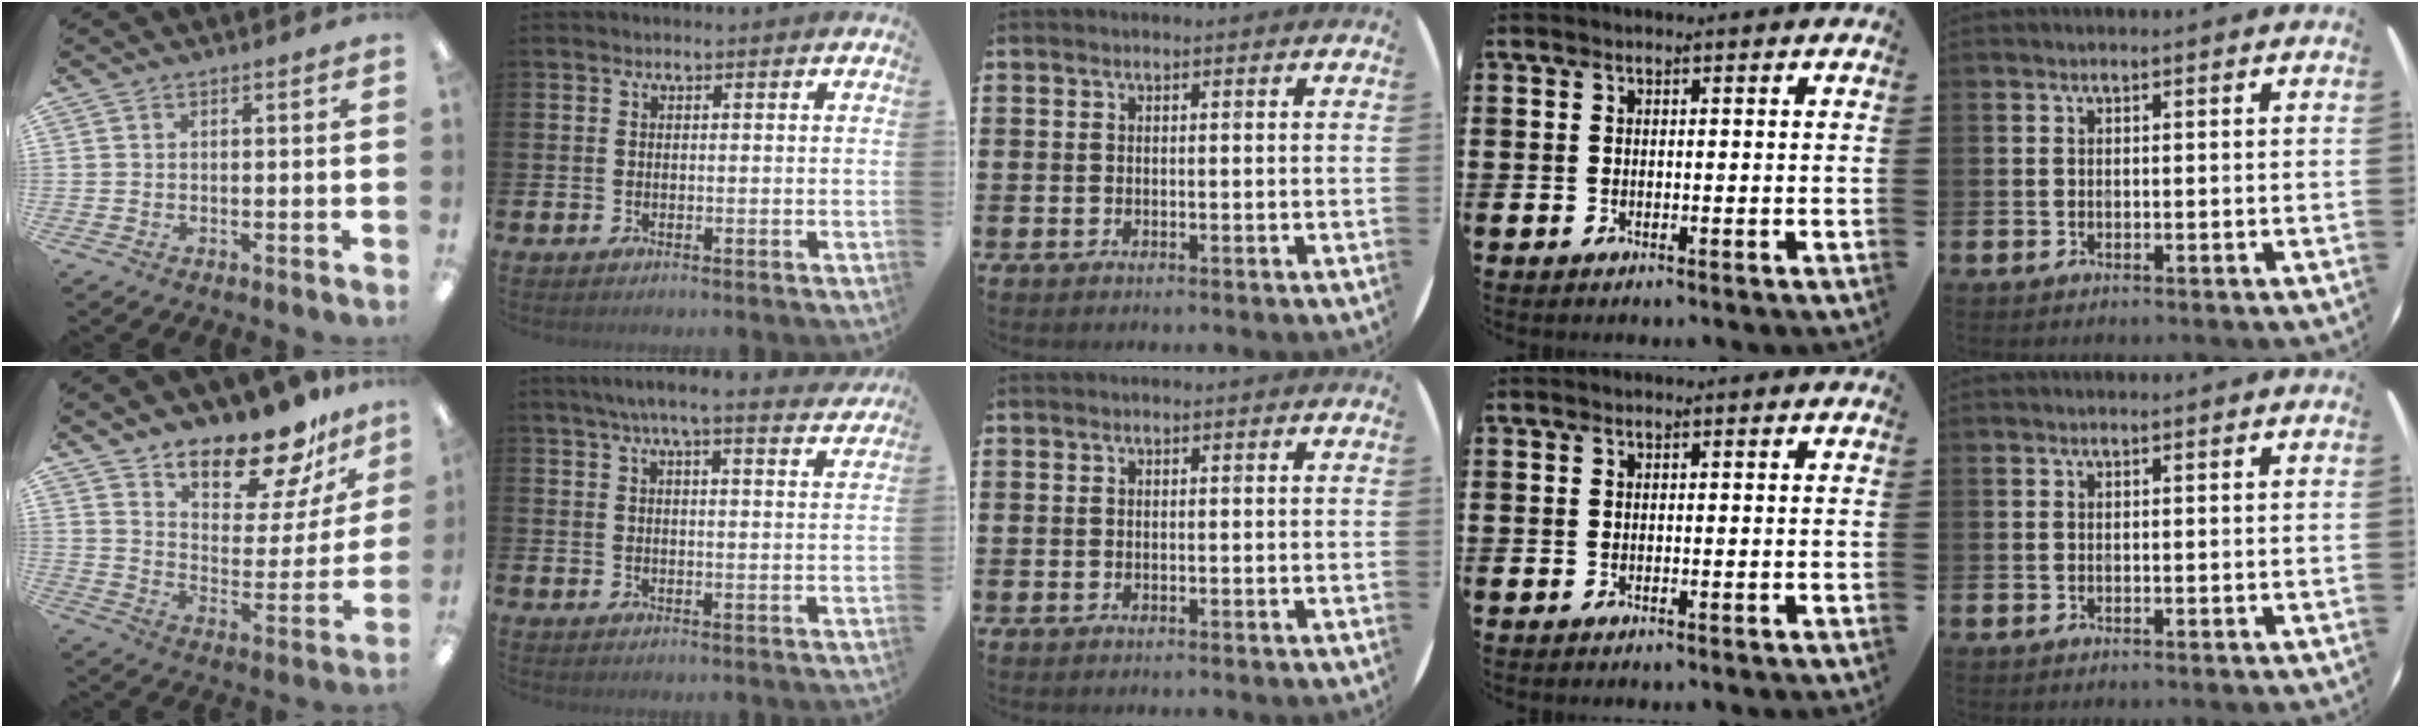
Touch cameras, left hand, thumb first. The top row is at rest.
{"thumb": {"total": 16.5, "force": [14.7, 4.7, 5.7], "torque": [-0.101, -0.125, 0.255]}, "index": {"total": 5.9, "force": [5.3, 0.1, 2.6], "torque": [-0.051, -0.020, 0.091]}}